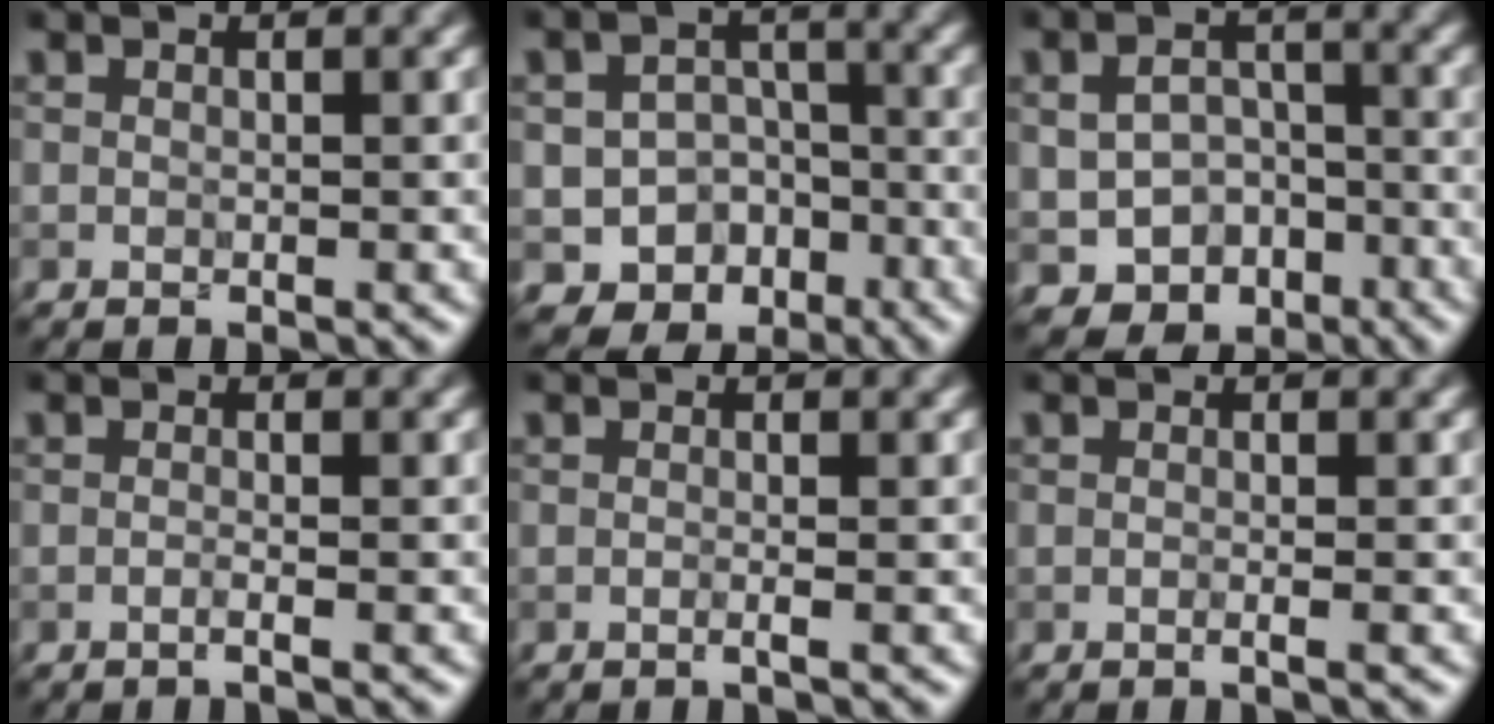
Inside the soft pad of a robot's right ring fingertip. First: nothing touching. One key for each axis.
{"total": 6.7, "fx": -3.5, "fy": 5.3, "fz": 2.1, "tx": -0.009, "ty": -0.001, "tz": -0.054}
{"total": 4.6, "fx": -2.0, "fy": 3.5, "fz": 2.2, "tx": -0.035, "ty": -0.007, "tz": -0.027}
{"total": 1.0, "fx": -0.3, "fy": 0.2, "fz": 0.9, "tx": -0.012, "ty": -0.007, "tz": -0.017}
{"total": 1.1, "fx": 0.0, "fy": 0.4, "fz": 1.0, "tx": -0.009, "ty": -0.011, "tz": -0.013}
{"total": 1.5, "fx": 0.1, "fy": 0.7, "fz": 1.3, "tx": 0.005, "ty": -0.007, "tz": -0.020}